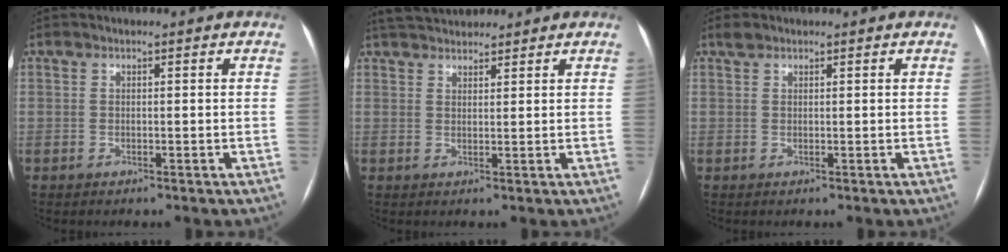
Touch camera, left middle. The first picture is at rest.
{"total": 6.4, "force": [5.8, 1.8, 2.0], "torque": [-0.034, 0.034, 0.100]}
{"total": 1.1, "force": [0.9, 0.6, 0.3], "torque": [-0.008, 0.010, 0.018]}